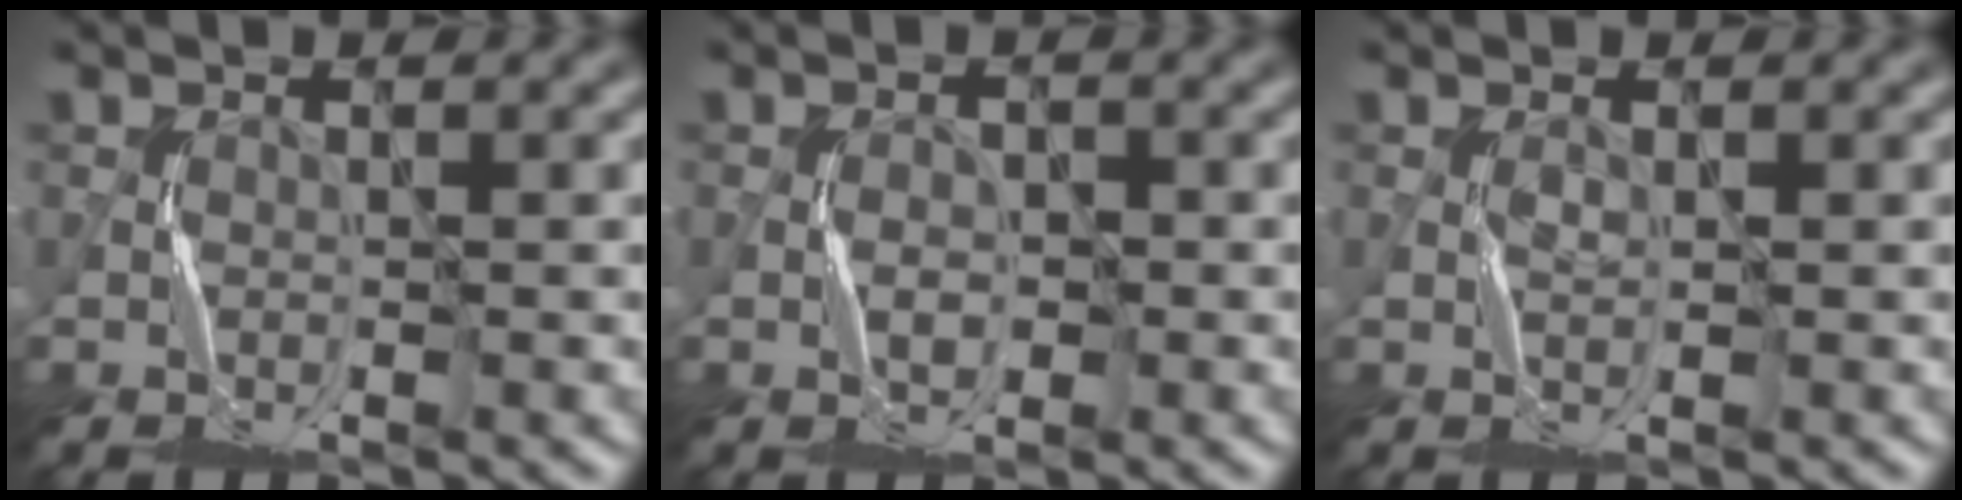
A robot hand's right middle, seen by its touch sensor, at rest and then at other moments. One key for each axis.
{"total": 1.5, "fx": -0.4, "fy": 0.9, "fz": 1.2, "tx": -0.017, "ty": 0.005, "tz": -0.010}
{"total": 0.7, "fx": 0.1, "fy": 0.2, "fz": 0.6, "tx": -0.017, "ty": 0.002, "tz": 0.002}